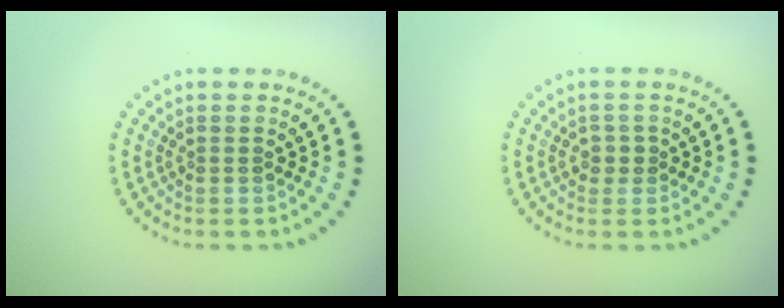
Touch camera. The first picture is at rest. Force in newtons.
{"total": 1.2, "press": 1.0, "slide": 0.6}